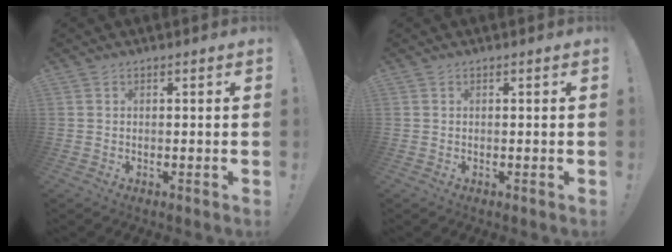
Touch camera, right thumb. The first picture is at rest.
{"total": 0.0}